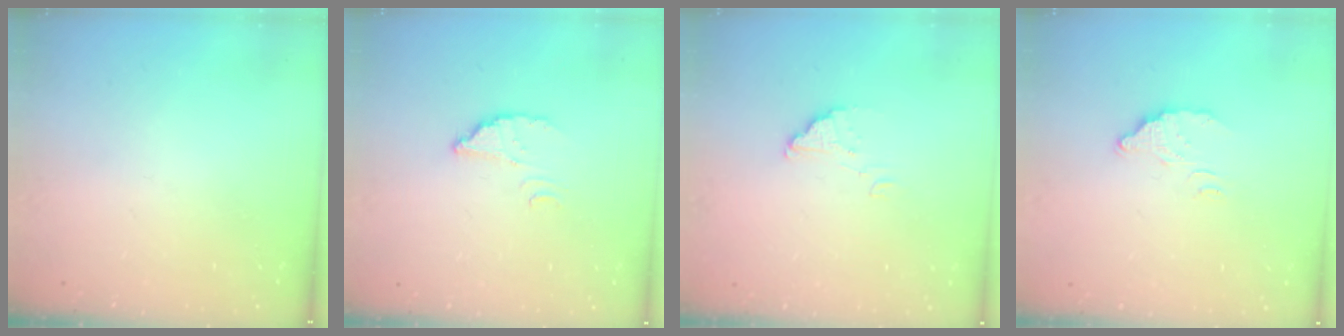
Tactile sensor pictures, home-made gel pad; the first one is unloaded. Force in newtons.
{"total": 2.6, "press": 2.6, "slide": 0.1}
{"total": 2.2, "press": 2.2, "slide": 0.0}
{"total": 6.0, "press": 6.0, "slide": 0.4}